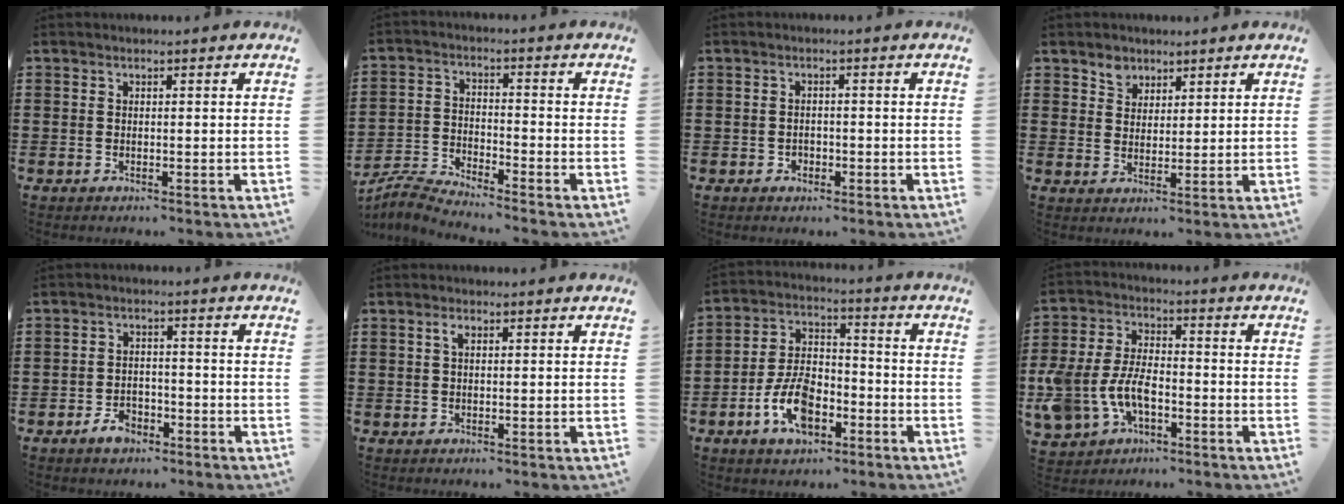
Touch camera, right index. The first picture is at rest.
{"total": 4.4, "force": [-4.3, -0.1, 0.5], "torque": [-0.029, -0.003, -0.094]}
{"total": 1.3, "force": [-0.6, 1.1, 0.4], "torque": [-0.011, 0.001, -0.013]}
{"total": 3.4, "force": [2.4, 2.4, 0.3], "torque": [-0.011, 0.004, 0.045]}
{"total": 3.6, "force": [-2.3, 2.2, 1.6], "torque": [-0.030, 0.006, -0.045]}
{"total": 1.5, "force": [0.6, 0.7, 1.2], "torque": [-0.028, 0.006, 0.009]}
{"total": 9.1, "force": [-4.0, 5.2, 6.2], "torque": [-0.143, 0.007, -0.076]}
{"total": 8.5, "force": [-2.9, 5.4, 5.8], "torque": [-0.157, 0.003, -0.062]}